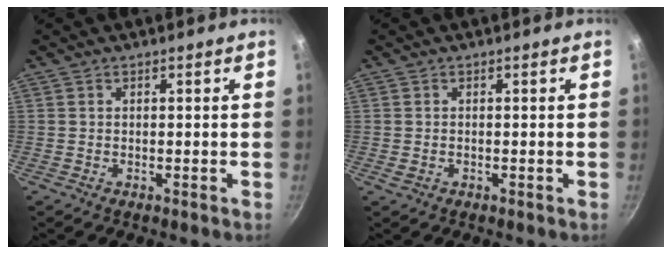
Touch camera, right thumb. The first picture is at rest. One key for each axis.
{"total": 1.0, "fx": -0.2, "fy": 0.7, "fz": 0.7, "tx": -0.012, "ty": -0.001, "tz": -0.003}